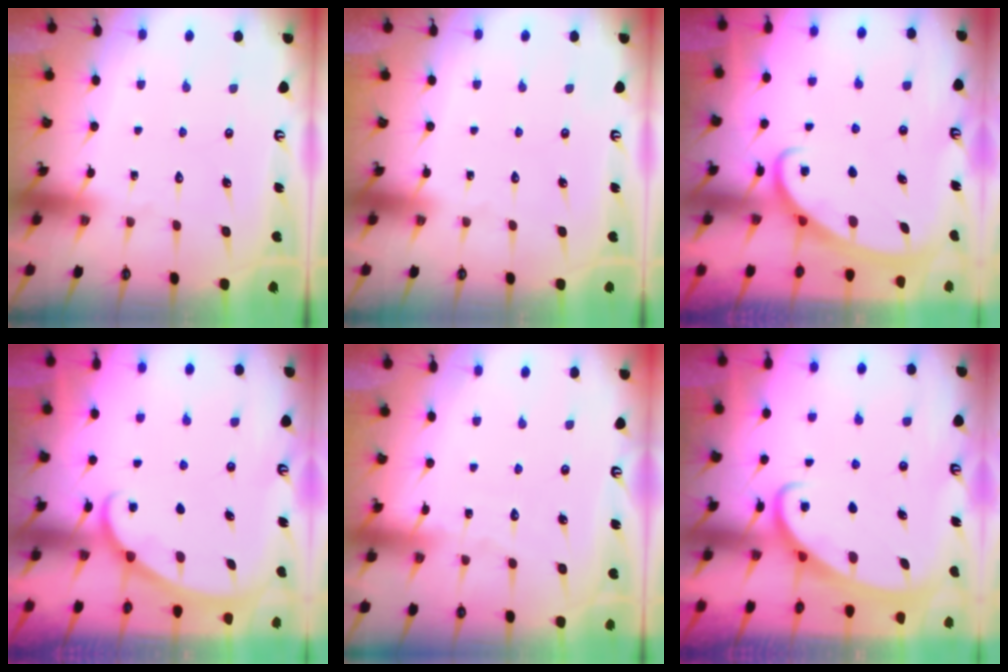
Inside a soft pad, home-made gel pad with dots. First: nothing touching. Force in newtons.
{"total": 0.0}
{"total": 2.5, "press": 2.5, "slide": 0.4}
{"total": 1.2, "press": 1.2, "slide": 0.2}
{"total": 2.3, "press": 2.3, "slide": 0.2}
{"total": 2.6, "press": 2.6, "slide": 0.3}